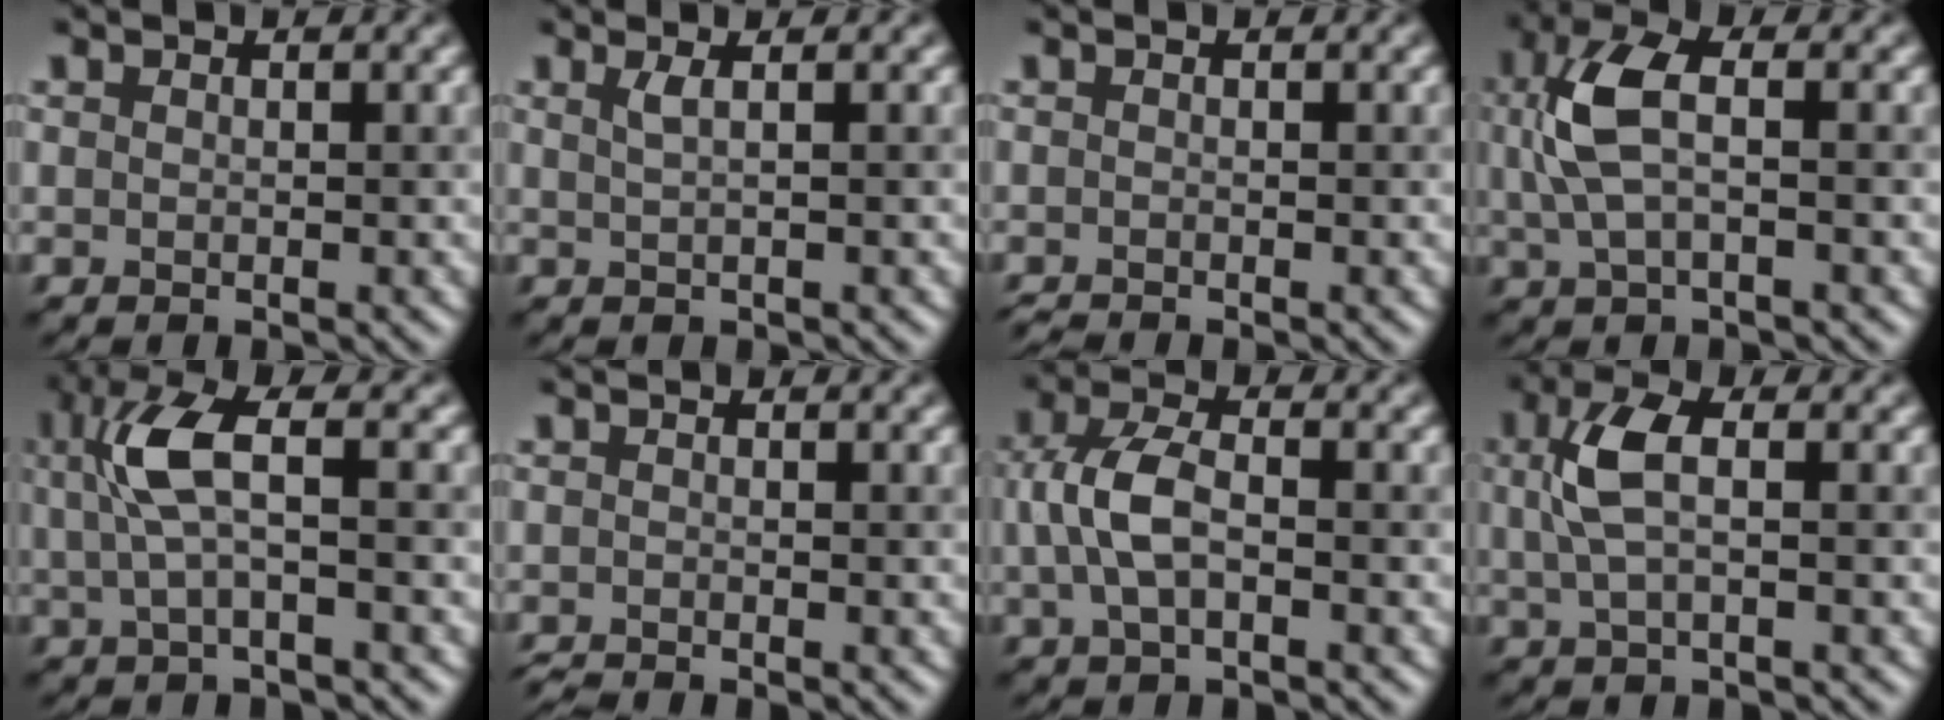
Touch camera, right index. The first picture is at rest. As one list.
[{"total": 1.3, "force": [0.5, 0.6, 1.1], "torque": [-0.010, 0.009, 0.012]}, {"total": 1.1, "force": [-1.1, -0.1, 0.0], "torque": [0.005, -0.002, -0.015]}, {"total": 4.9, "force": [0.8, 2.1, 4.3], "torque": [-0.104, 0.013, 0.019]}, {"total": 4.5, "force": [0.8, 1.1, 4.2], "torque": [-0.094, 0.017, 0.021]}, {"total": 1.4, "force": [-1.4, 0.0, 0.1], "torque": [0.000, -0.003, -0.022]}, {"total": 4.2, "force": [-0.1, 2.1, 3.6], "torque": [-0.083, 0.013, -0.003]}, {"total": 3.8, "force": [0.8, 1.5, 3.5], "torque": [-0.077, 0.014, 0.016]}]